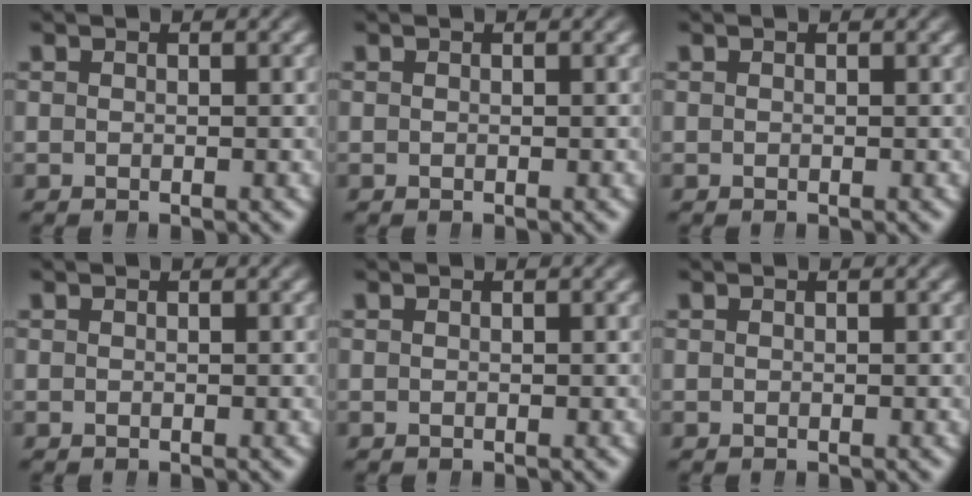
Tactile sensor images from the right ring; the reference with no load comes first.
{"total": 0.0}
{"total": 0.0}
{"total": 0.0}
{"total": 0.0}
{"total": 0.0}